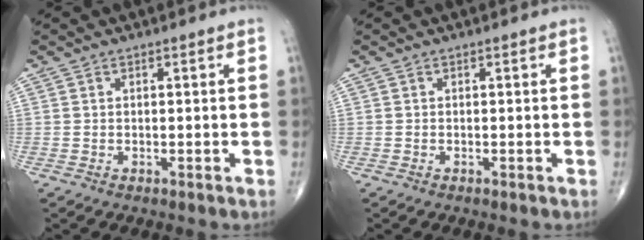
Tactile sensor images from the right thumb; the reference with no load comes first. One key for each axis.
{"total": 0.0}